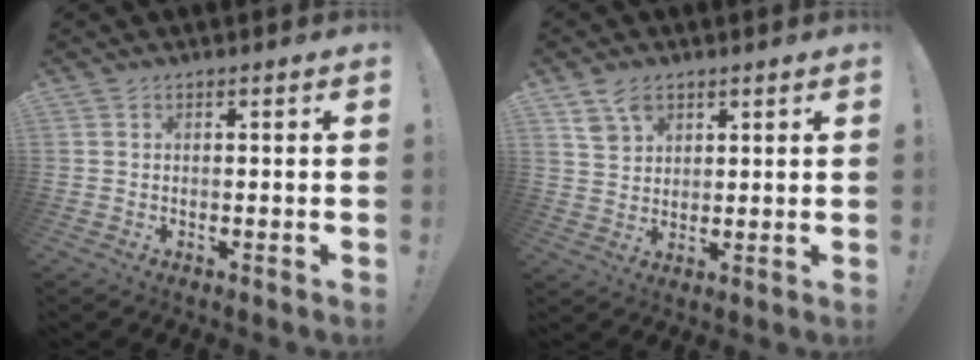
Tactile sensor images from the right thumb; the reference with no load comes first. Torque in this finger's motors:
{"motor_torque": [0.02, 0.50, 0.09, -0.04, 0.00]}